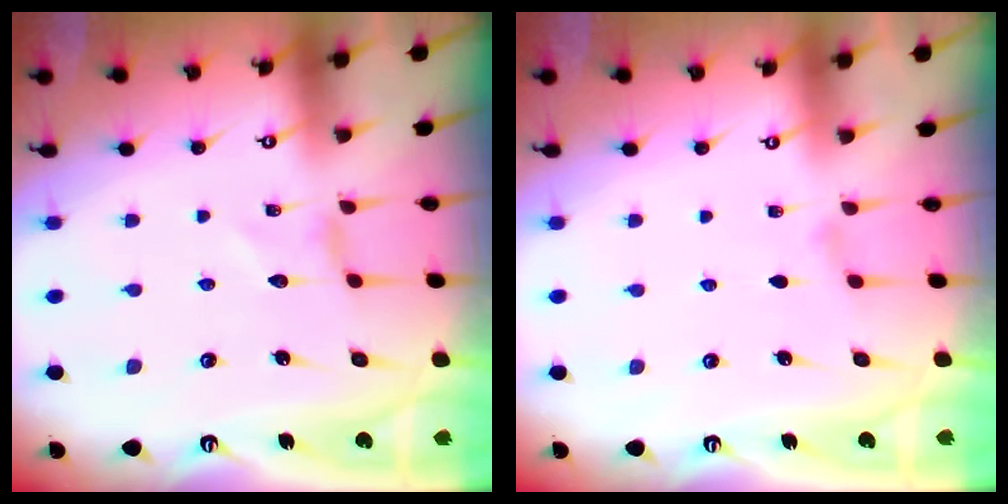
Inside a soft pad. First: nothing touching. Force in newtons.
{"total": 1.2, "press": 1.1, "slide": 0.3}